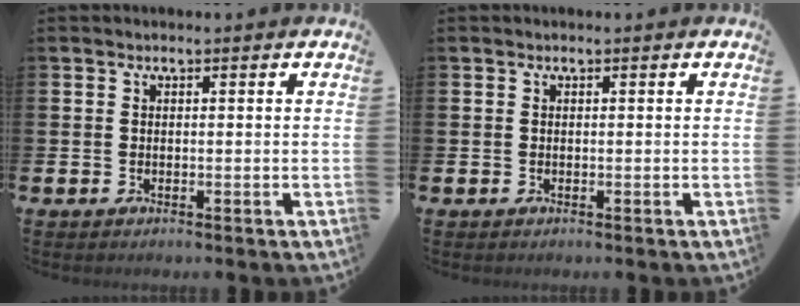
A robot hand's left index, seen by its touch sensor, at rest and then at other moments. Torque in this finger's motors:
{"motor_torque": [0.00, 0.00, -0.02, 0.00]}